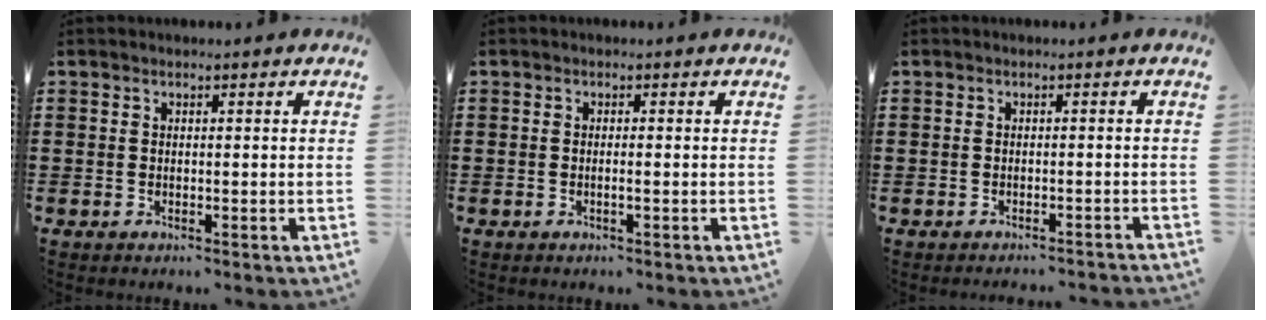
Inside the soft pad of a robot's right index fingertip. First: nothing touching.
{"total": 0.9, "force": [-0.4, -0.1, 0.8], "torque": [-0.013, -0.004, -0.007]}
{"total": 1.1, "force": [-1.1, 0.0, 0.0], "torque": [-0.004, 0.001, -0.023]}